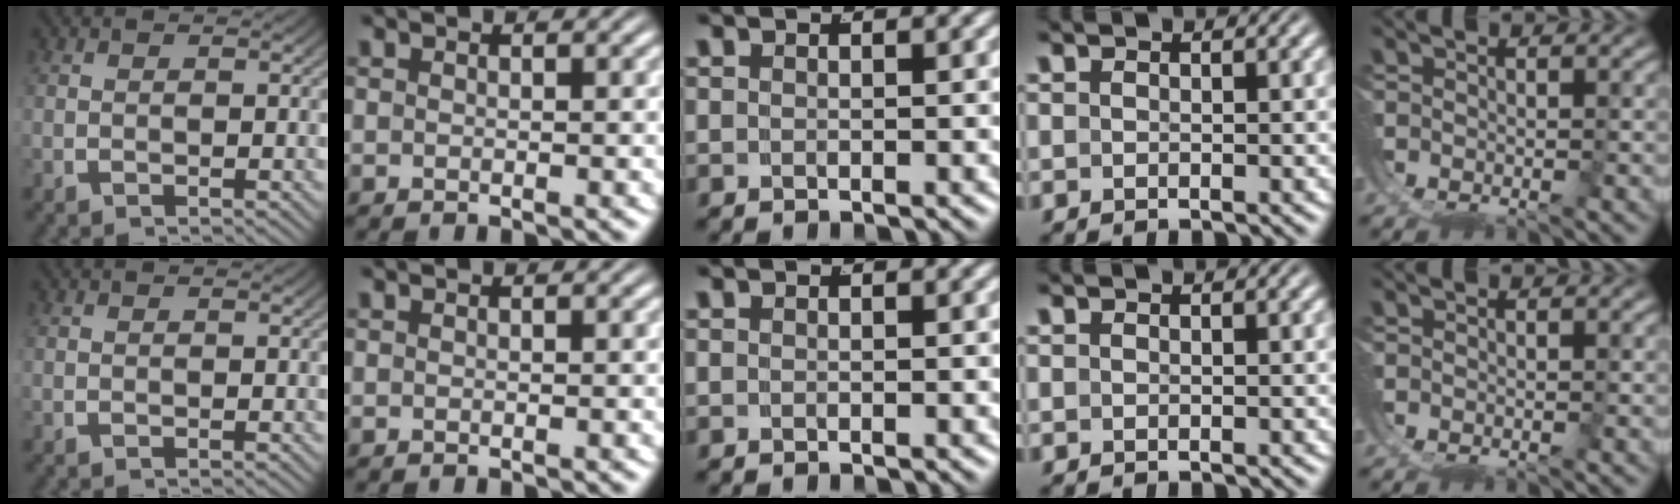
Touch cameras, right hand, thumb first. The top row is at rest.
{}